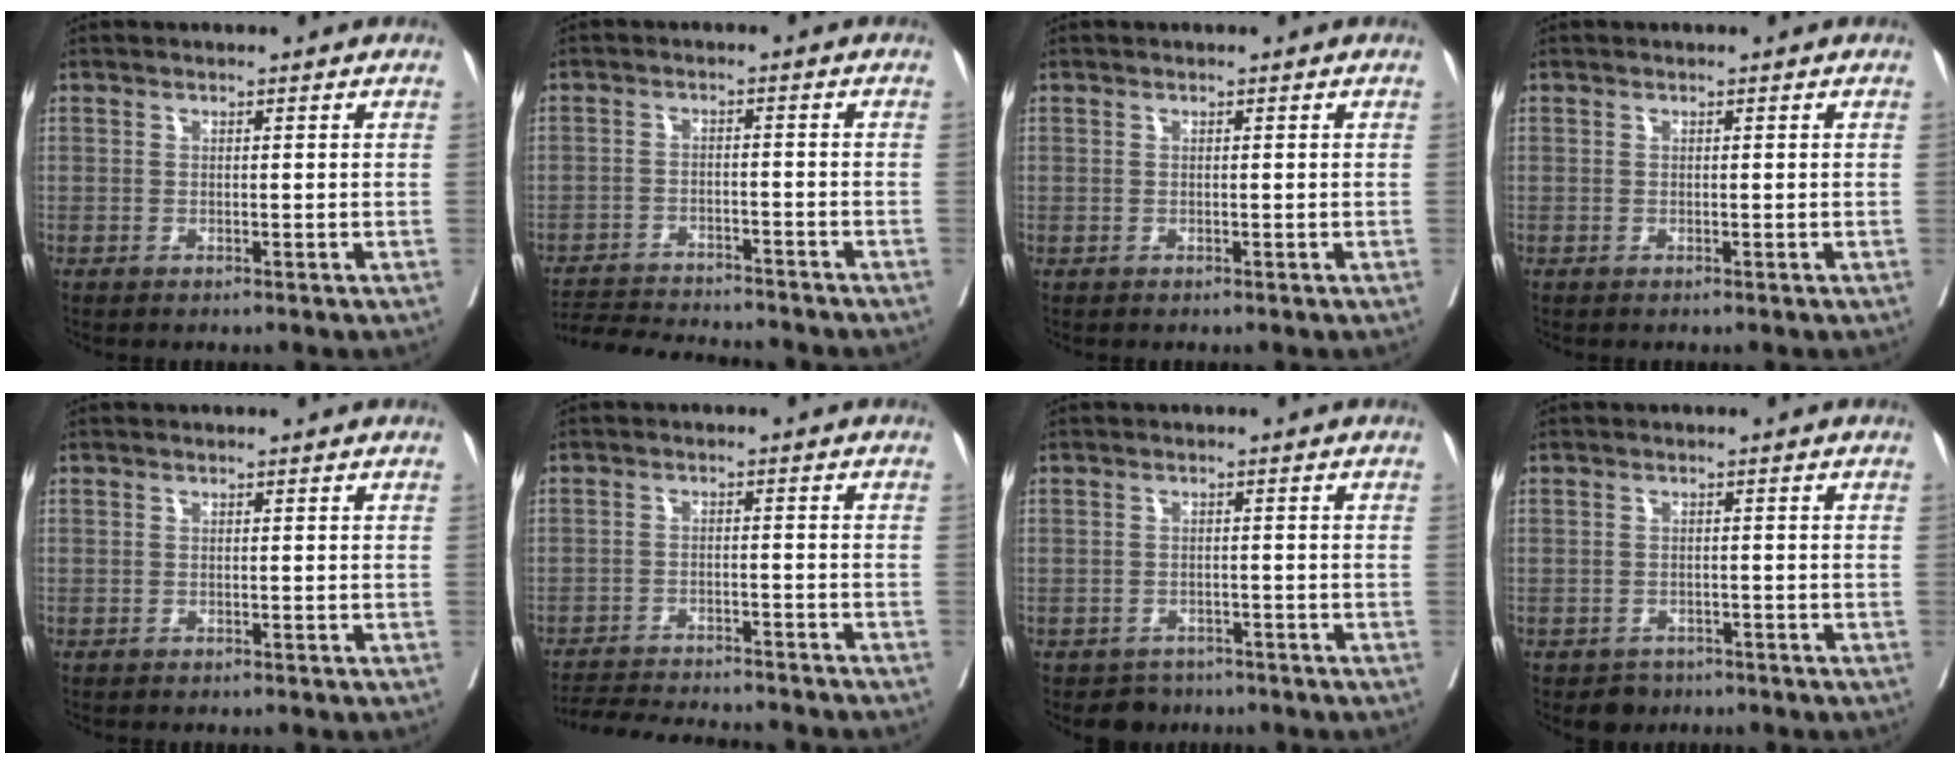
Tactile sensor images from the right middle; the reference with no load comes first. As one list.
[{"total": 11.8, "force": [-11.2, 1.0, 3.5], "torque": [-0.055, -0.006, -0.163]}, {"total": 0.0}, {"total": 0.0}, {"total": 0.0}, {"total": 13.2, "force": [-12.4, 1.4, 4.5], "torque": [-0.072, -0.010, -0.170]}, {"total": 2.1, "force": [-1.7, 1.2, -0.3], "torque": [0.001, 0.003, -0.026]}, {"total": 2.0, "force": [-1.4, 1.4, 0.2], "torque": [-0.004, 0.003, -0.021]}]